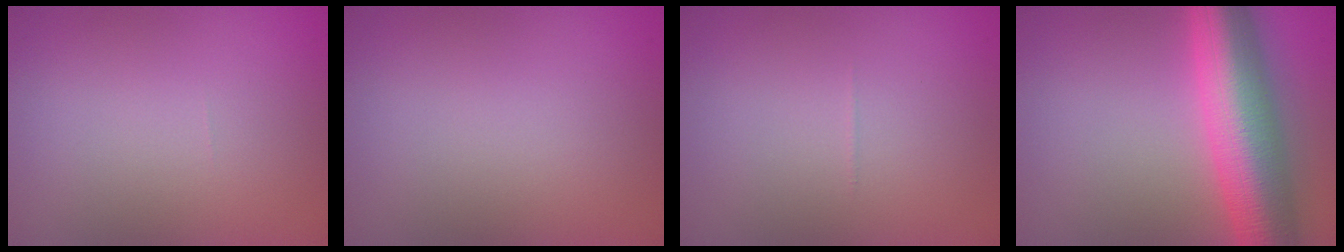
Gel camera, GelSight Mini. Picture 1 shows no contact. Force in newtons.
{"total": 0.0}
{"total": 0.0}
{"total": 10.4, "press": 10.4, "slide": 0.1}